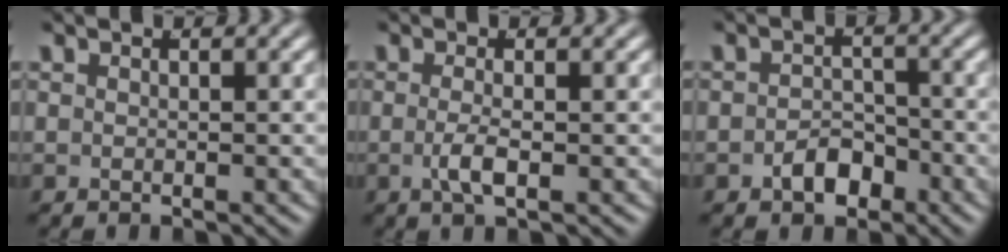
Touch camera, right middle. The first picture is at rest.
{"total": 1.9, "force": [-0.8, -0.1, 1.7], "torque": [-0.037, -0.013, -0.008]}
{"total": 2.7, "force": [-2.0, 1.5, 1.0], "torque": [-0.004, -0.004, -0.033]}